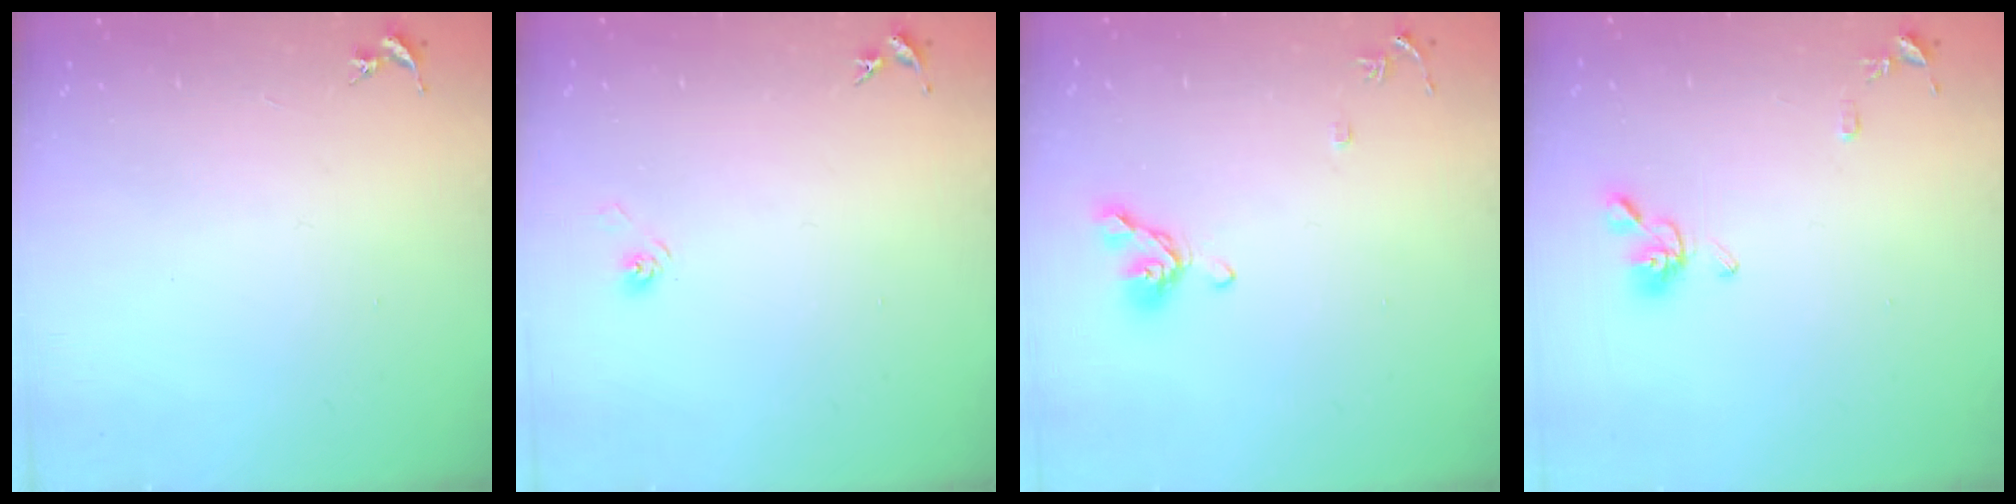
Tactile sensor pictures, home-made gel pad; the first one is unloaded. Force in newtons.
{"total": 2.9, "press": 2.5, "slide": 1.5}
{"total": 8.4, "press": 8.3, "slide": 1.5}
{"total": 9.4, "press": 9.4, "slide": 1.0}